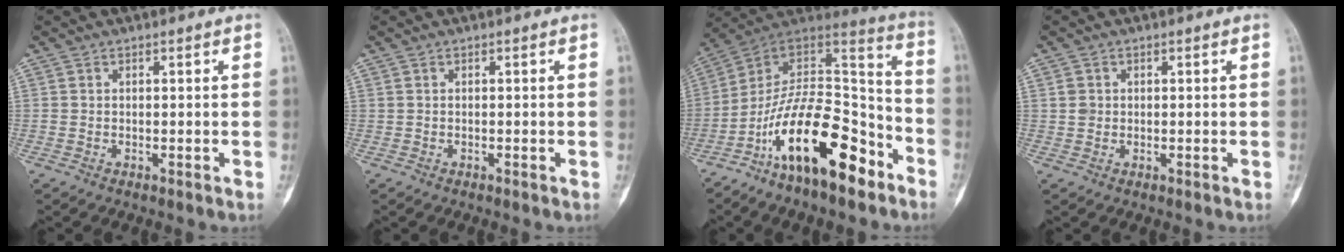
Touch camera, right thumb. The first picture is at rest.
{"total": 0.0}
{"total": 21.9, "force": [-11.8, 8.9, 16.1], "torque": [-0.256, 0.096, -0.202]}
{"total": 1.7, "force": [0.1, 1.6, 0.6], "torque": [-0.004, 0.003, 0.004]}